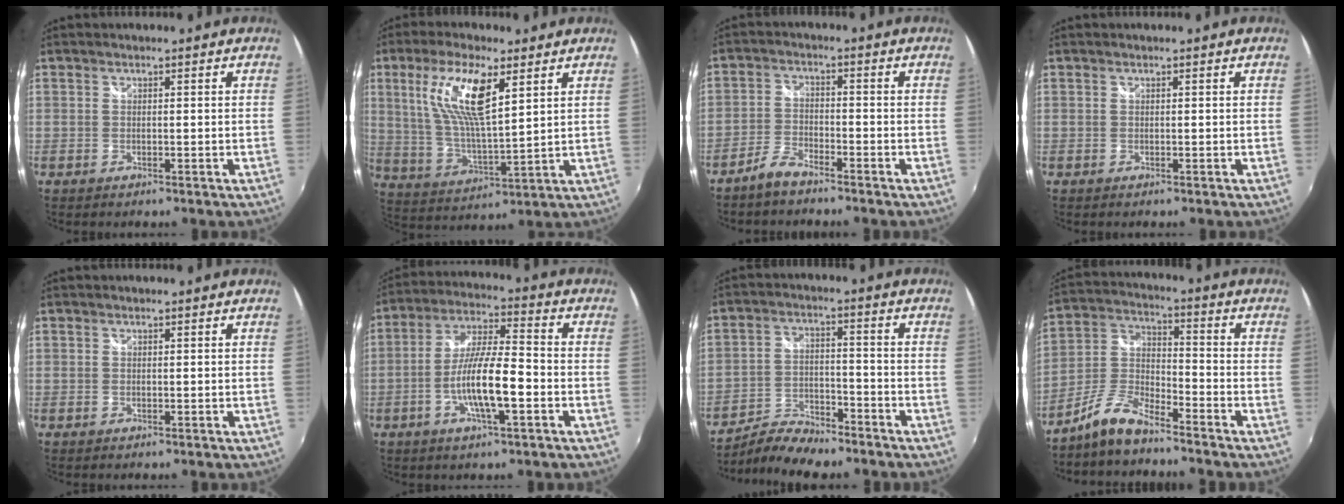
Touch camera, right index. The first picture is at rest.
{"total": 13.8, "force": [5.8, 3.7, 12.0], "torque": [-0.233, 0.005, 0.120]}
{"total": 4.3, "force": [-3.6, 1.2, 1.9], "torque": [-0.056, 0.006, -0.075]}
{"total": 0.0}
{"total": 0.0}
{"total": 11.6, "force": [-3.8, 2.2, 10.7], "torque": [-0.209, -0.003, -0.071]}
{"total": 9.9, "force": [-8.9, 2.6, 3.6], "torque": [-0.087, 0.000, -0.156]}
{"total": 8.4, "force": [-6.8, 2.0, 4.4], "torque": [-0.110, 0.021, -0.140]}